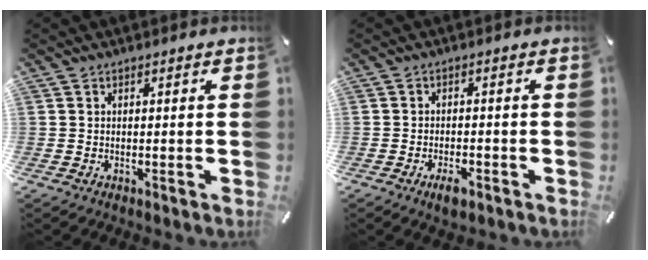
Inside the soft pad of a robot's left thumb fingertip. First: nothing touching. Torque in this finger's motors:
{"motor_torque": [0.30, 0.33, 0.13, -0.05, 0.00]}